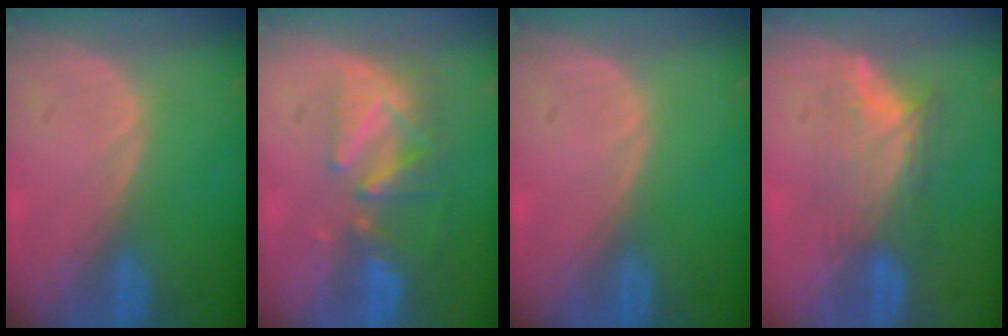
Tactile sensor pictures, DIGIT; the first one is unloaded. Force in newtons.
{"total": 8.2, "press": 7.6, "slide": 3.1}
{"total": 0.0}
{"total": 7.0, "press": 6.4, "slide": 2.8}